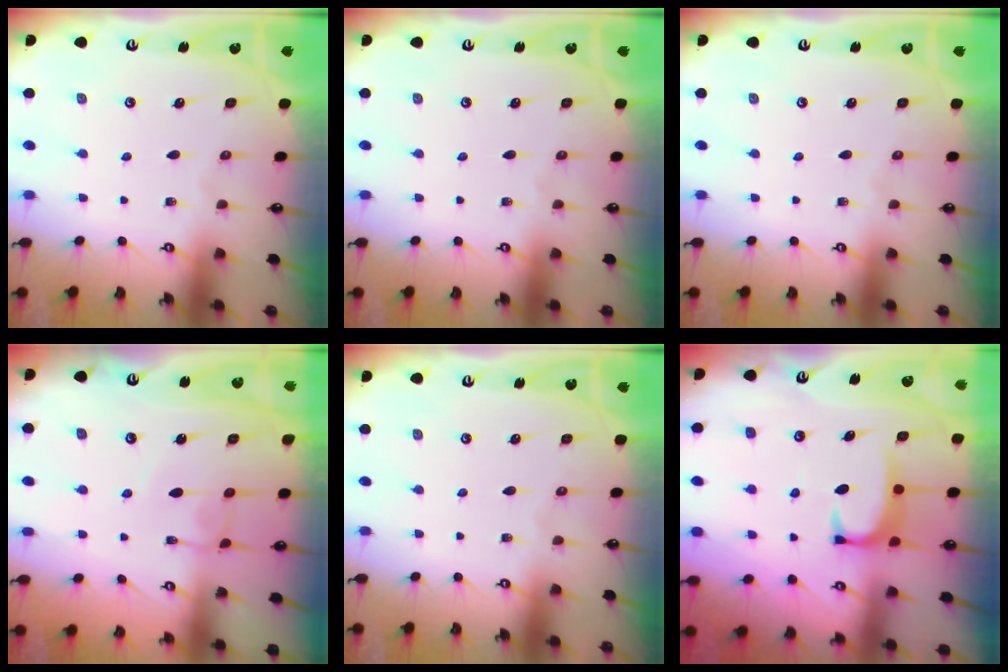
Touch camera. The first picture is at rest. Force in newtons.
{"total": 0.0}
{"total": 0.0}
{"total": 0.7, "press": 0.6, "slide": 0.4}
{"total": 0.0}
{"total": 1.9, "press": 1.8, "slide": 0.7}